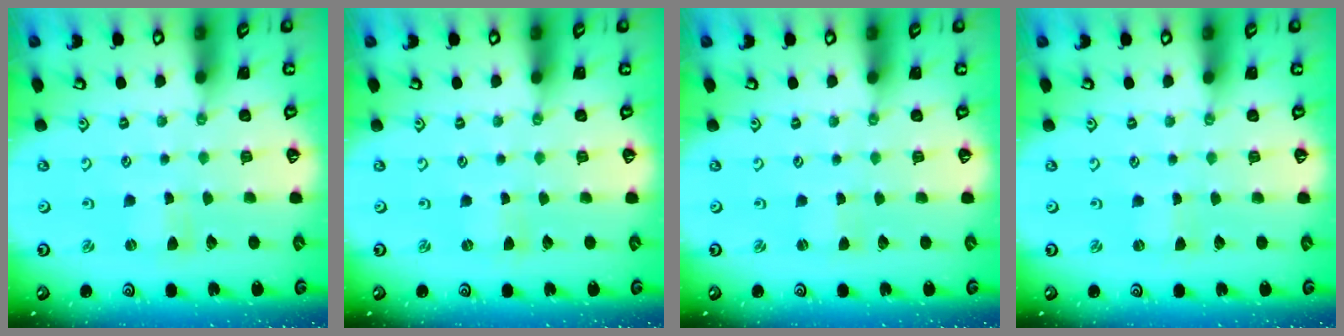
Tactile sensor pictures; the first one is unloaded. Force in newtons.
{"total": 0.0}
{"total": 0.0}
{"total": 0.0}